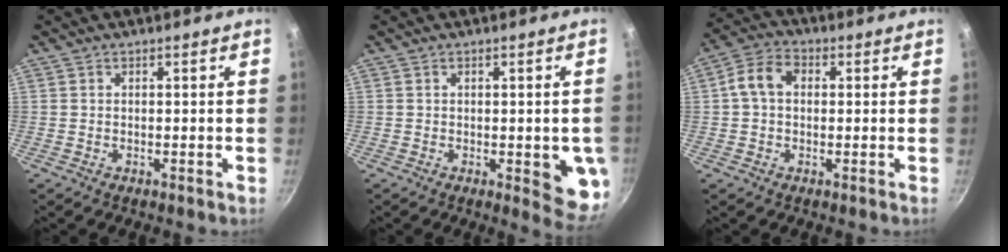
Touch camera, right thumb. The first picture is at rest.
{"total": 8.4, "force": [-1.9, 2.9, 7.7], "torque": [-0.068, -0.013, -0.015]}
{"total": 6.8, "force": [0.7, 4.9, 4.7], "torque": [-0.084, 0.023, 0.005]}